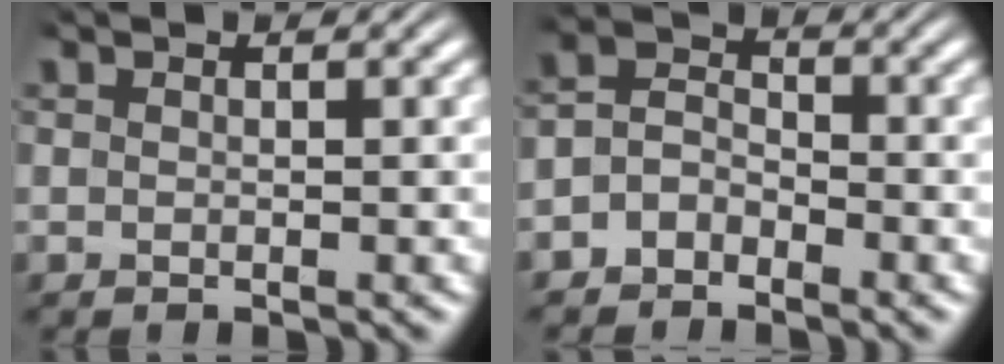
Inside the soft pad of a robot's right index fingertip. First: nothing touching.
{"total": 4.2, "force": [-1.8, 3.6, 1.4], "torque": [-0.024, -0.002, -0.042]}